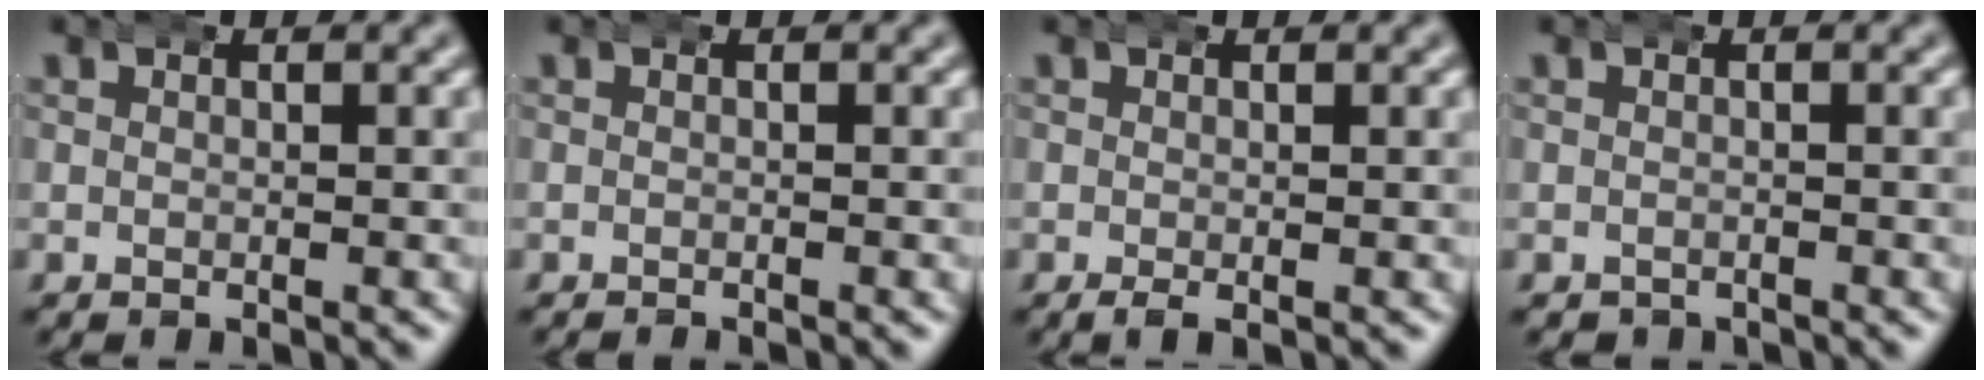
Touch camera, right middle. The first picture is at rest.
{"total": 0.5, "force": [-0.5, -0.1, -0.1], "torque": [-0.002, -0.005, -0.006]}
{"total": 1.0, "force": [-0.5, 0.3, 0.8], "torque": [-0.018, -0.004, -0.007]}
{"total": 1.0, "force": [-0.9, 0.3, -0.2], "torque": [0.002, -0.008, -0.009]}